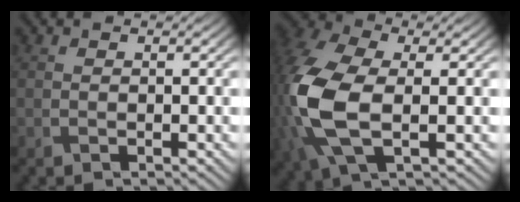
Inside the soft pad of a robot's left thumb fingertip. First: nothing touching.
{"total": 13.2, "force": [-1.2, 7.7, 10.7], "torque": [-0.300, -0.016, -0.022]}